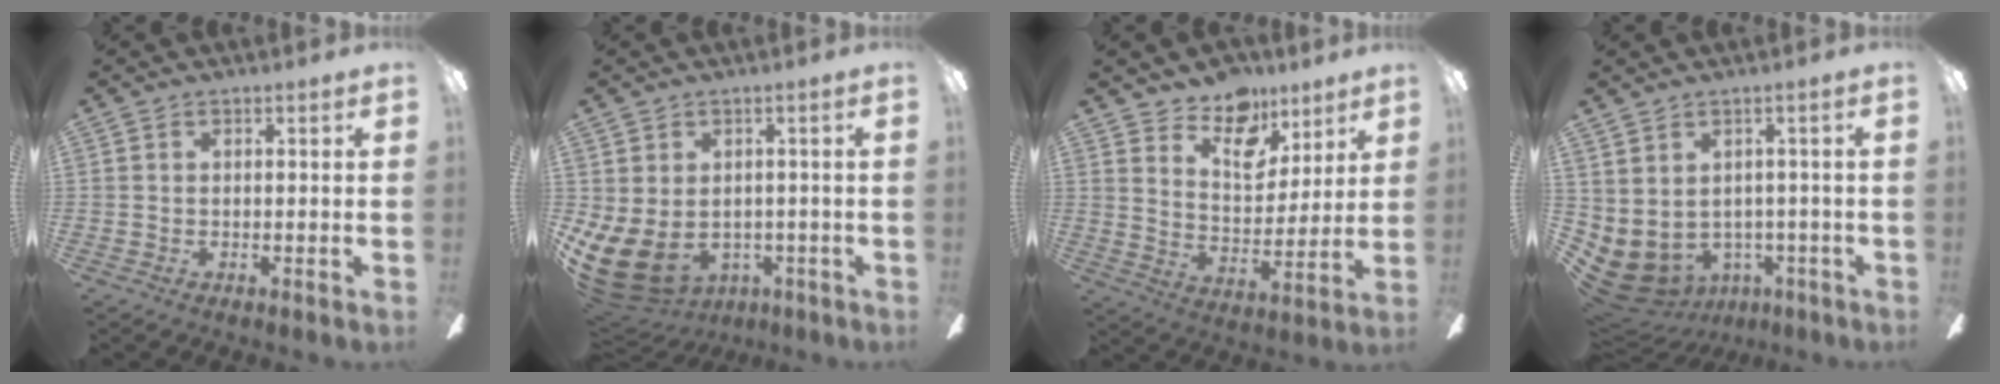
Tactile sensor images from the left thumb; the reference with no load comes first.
{"total": 8.8, "force": [-1.9, 6.5, 5.6], "torque": [-0.146, -0.005, -0.030]}
{"total": 12.7, "force": [9.6, 6.9, 4.8], "torque": [-0.074, -0.066, 0.178]}
{"total": 4.3, "force": [-0.8, 3.7, 2.1], "torque": [-0.072, -0.016, -0.008]}